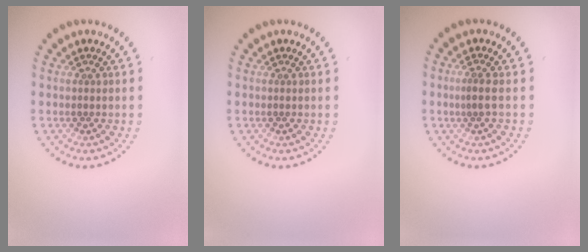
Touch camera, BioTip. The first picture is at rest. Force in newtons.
{"total": 0.0}
{"total": 1.1, "press": 0.7, "slide": 0.9}